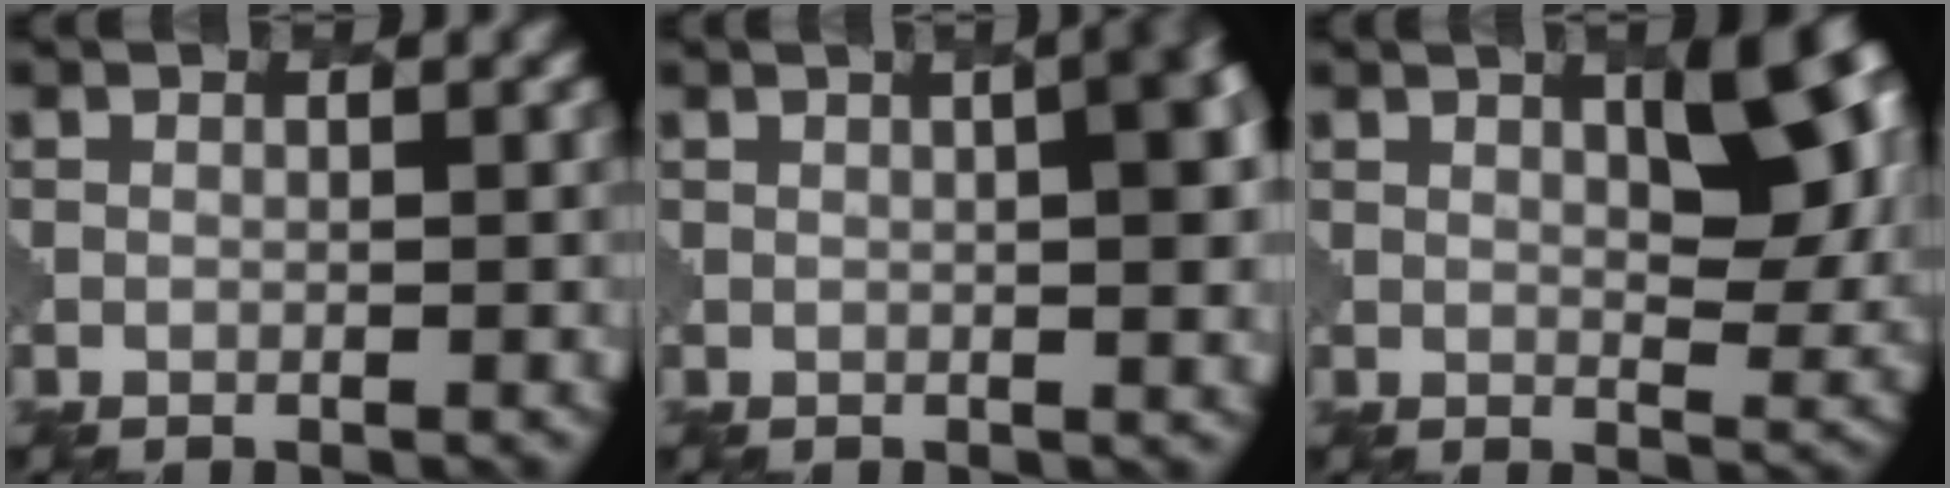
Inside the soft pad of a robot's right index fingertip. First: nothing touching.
{"total": 11.1, "force": [2.0, 5.6, 9.4], "torque": [0.000, 0.055, -0.017]}
{"total": 6.6, "force": [2.7, 2.2, 5.6], "torque": [-0.077, -0.001, 0.041]}